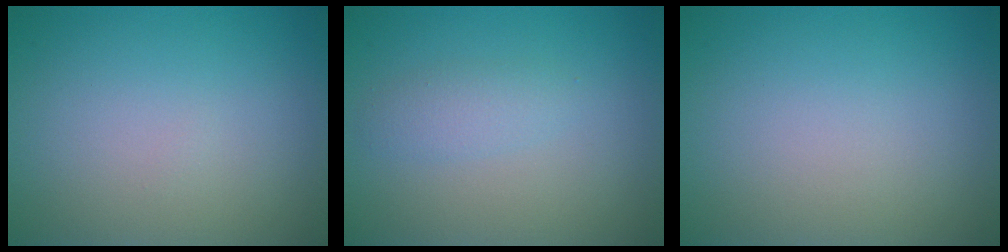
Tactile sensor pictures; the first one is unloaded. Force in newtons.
{"total": 1.7, "press": 1.7, "slide": 0.1}
{"total": 0.0}